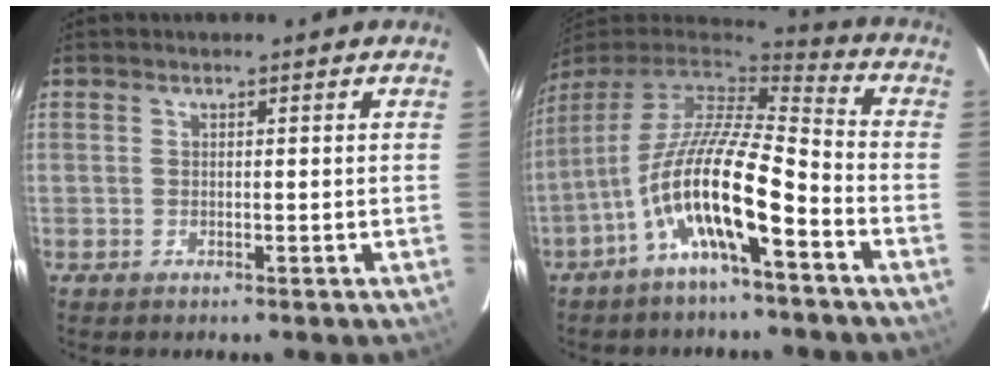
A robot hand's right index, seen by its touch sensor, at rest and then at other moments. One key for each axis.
{"total": 15.4, "fx": -7.0, "fy": 3.4, "fz": 13.3, "tx": -0.246, "ty": -0.014, "tz": -0.135}